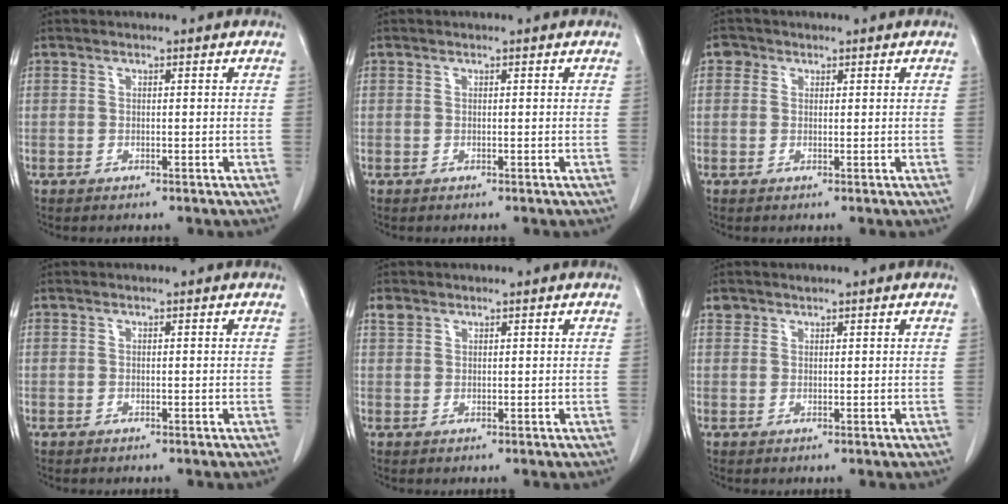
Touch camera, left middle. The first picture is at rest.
{"total": 0.0}
{"total": 1.5, "force": [0.6, 1.3, 0.3], "torque": [0.002, 0.006, 0.005]}
{"total": 0.0}
{"total": 1.4, "force": [1.1, 0.8, 0.3], "torque": [-0.009, 0.007, 0.022]}
{"total": 1.0, "force": [0.8, 0.5, -0.1], "torque": [0.005, 0.004, 0.014]}